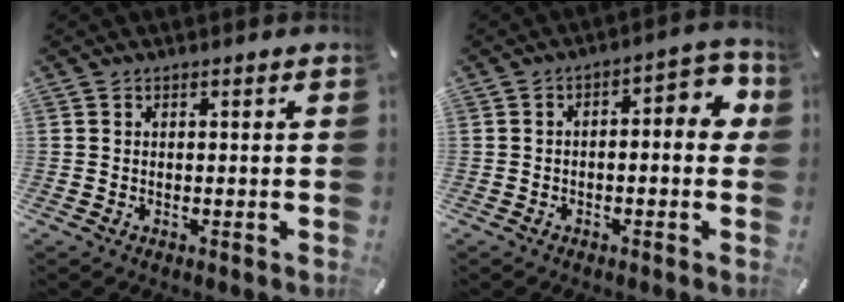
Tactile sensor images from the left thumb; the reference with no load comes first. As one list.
[{"total": 6.5, "force": [-0.5, 2.9, 5.8], "torque": [-0.073, 0.000, -0.017]}]